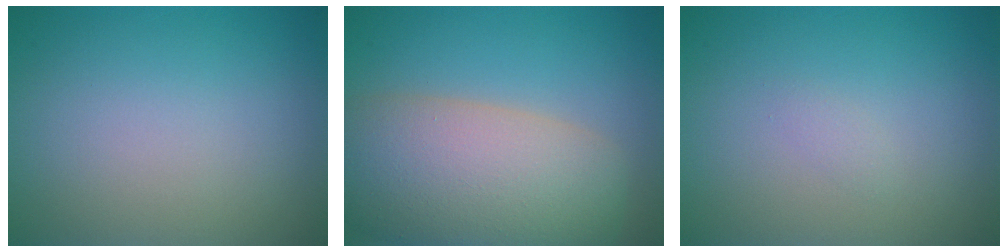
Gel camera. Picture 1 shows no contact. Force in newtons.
{"total": 10.6, "press": 10.6, "slide": 0.8}
{"total": 0.6, "press": 0.5, "slide": 0.1}